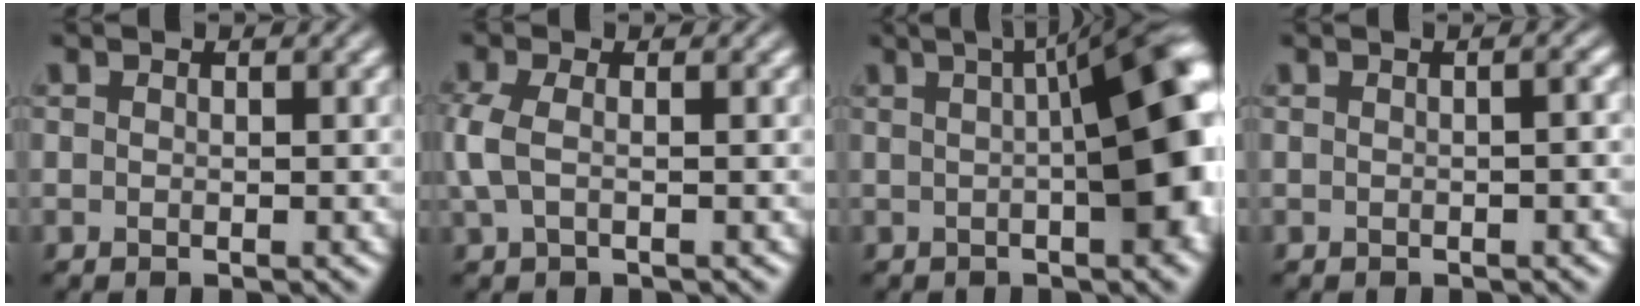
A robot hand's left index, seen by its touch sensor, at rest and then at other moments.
{"total": 2.8, "force": [0.1, 1.3, 2.4], "torque": [-0.068, 0.003, -0.002]}
{"total": 10.9, "force": [1.1, 3.2, 10.3], "torque": [-0.079, 0.029, 0.003]}
{"total": 1.7, "force": [0.1, 0.5, 1.6], "torque": [-0.013, 0.003, 0.001]}